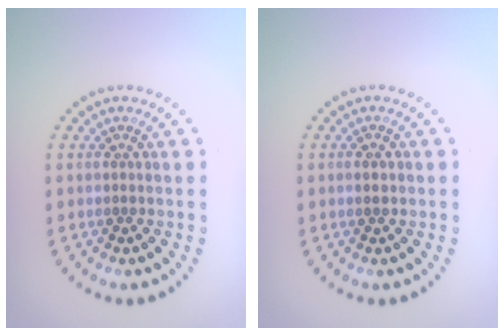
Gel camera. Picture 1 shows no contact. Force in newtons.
{"total": 1.4, "press": 1.4, "slide": 0.1}